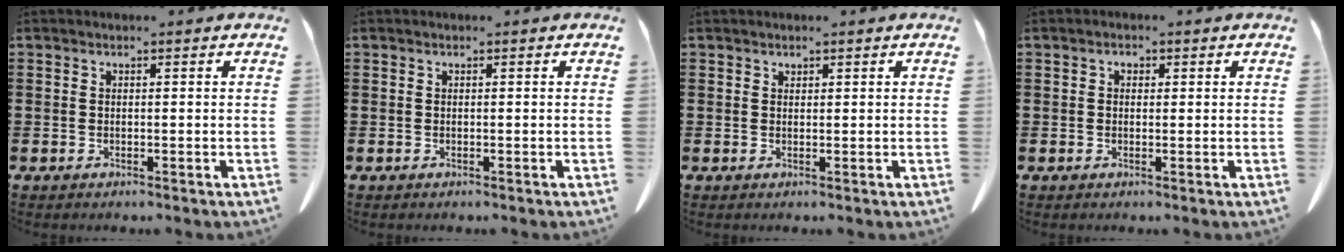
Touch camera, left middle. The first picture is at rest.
{"total": 0.0}
{"total": 0.7, "force": [0.7, 0.2, 0.0], "torque": [-0.003, -0.002, 0.015]}
{"total": 0.9, "force": [0.3, 0.7, 0.6], "torque": [-0.014, 0.005, 0.005]}